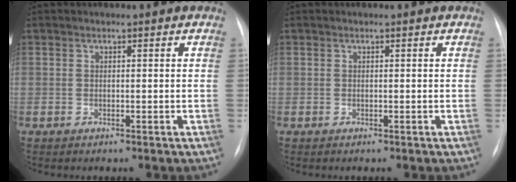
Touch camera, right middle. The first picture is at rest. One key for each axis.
{"total": 0.0}